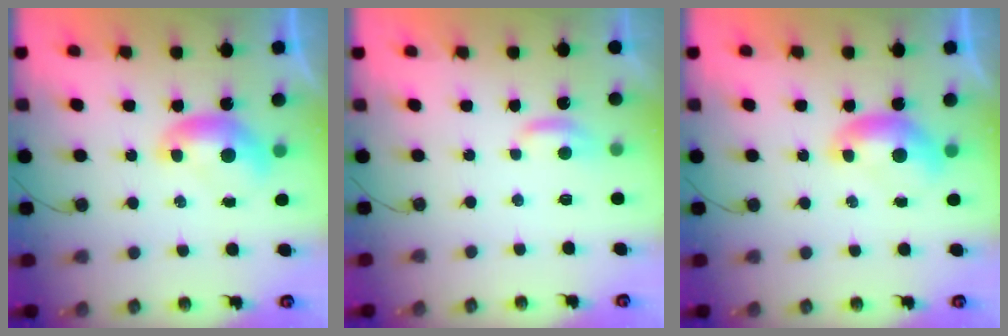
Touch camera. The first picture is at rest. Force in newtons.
{"total": 2.4, "press": 2.3, "slide": 0.4}
{"total": 0.0}